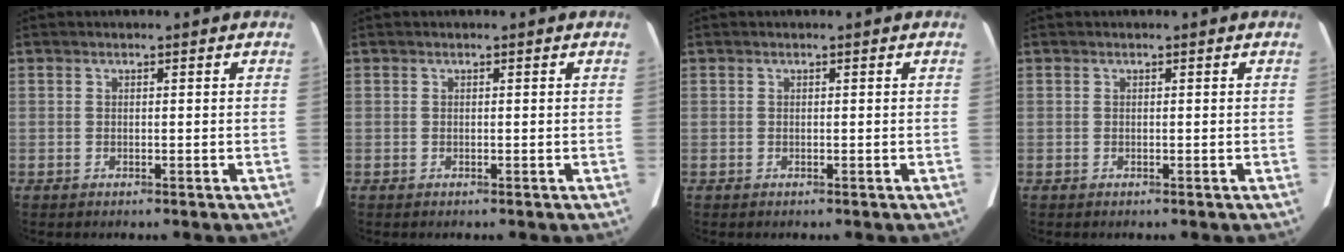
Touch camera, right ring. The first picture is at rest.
{"total": 0.0}
{"total": 0.0}
{"total": 0.0}